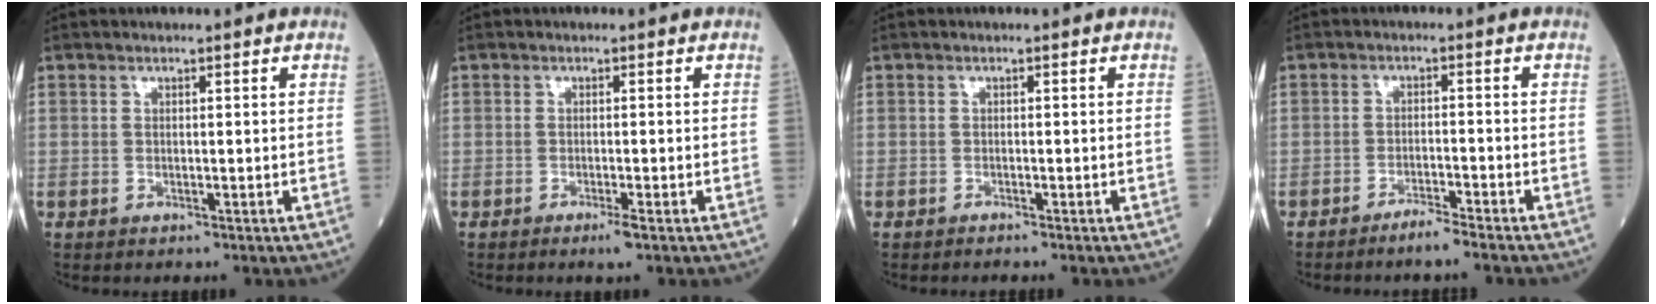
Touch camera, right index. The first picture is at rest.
{"total": 1.7, "force": [-1.0, -0.2, 1.4], "torque": [-0.027, -0.005, -0.018]}
{"total": 1.1, "force": [-1.0, 0.0, 0.5], "torque": [-0.007, 0.000, -0.013]}
{"total": 3.1, "force": [-2.8, -0.4, 1.5], "torque": [-0.029, -0.005, -0.053]}